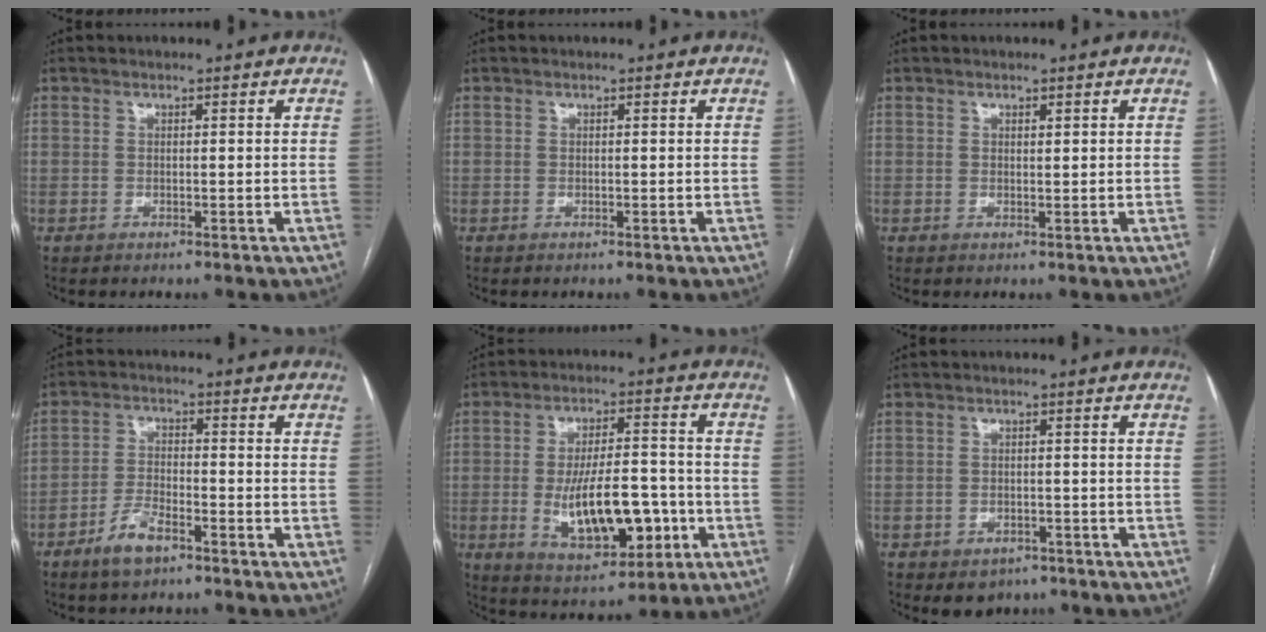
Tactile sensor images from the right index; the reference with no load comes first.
{"total": 0.0}
{"total": 0.5, "force": [0.4, 0.1, 0.4], "torque": [-0.008, -0.003, 0.006]}
{"total": 5.4, "force": [-3.7, 1.7, 3.5], "torque": [-0.076, -0.001, -0.067]}
{"total": 13.9, "force": [-3.2, 5.4, 12.4], "torque": [-0.214, 0.006, -0.039]}
{"total": 4.1, "force": [-2.7, 2.8, 1.1], "torque": [-0.010, 0.005, -0.029]}